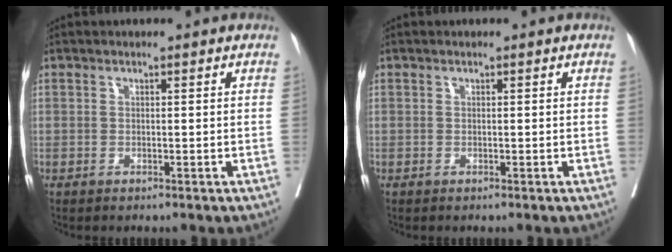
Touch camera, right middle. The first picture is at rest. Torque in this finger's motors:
{"motor_torque": [0.01, -0.01, 0.00, 0.00]}